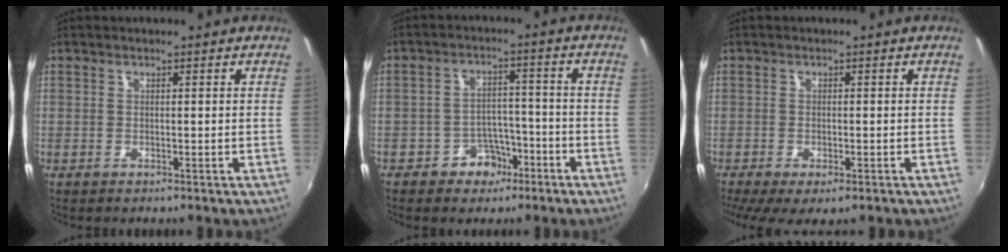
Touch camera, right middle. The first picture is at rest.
{"total": 6.2, "force": [-3.8, 4.5, 2.0], "torque": [-0.041, 0.018, -0.051]}
{"total": 6.3, "force": [-3.8, 2.4, 4.4], "torque": [-0.094, -0.033, -0.059]}